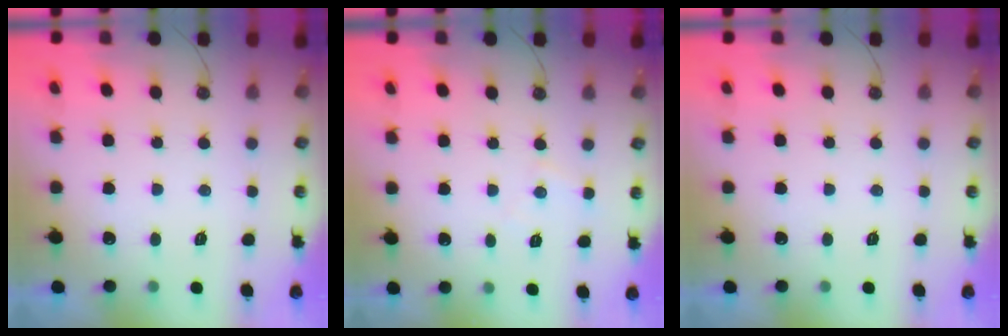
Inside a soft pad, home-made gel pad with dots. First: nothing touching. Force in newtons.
{"total": 4.6, "press": 4.5, "slide": 0.8}
{"total": 0.0}